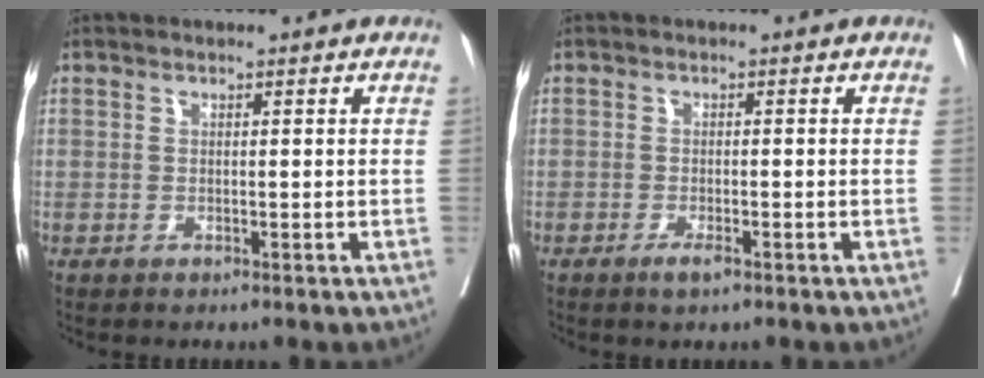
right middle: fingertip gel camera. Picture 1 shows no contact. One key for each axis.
{"total": 1.8, "fx": -1.1, "fy": 0.4, "fz": 1.3, "tx": -0.023, "ty": -0.001, "tz": -0.018}